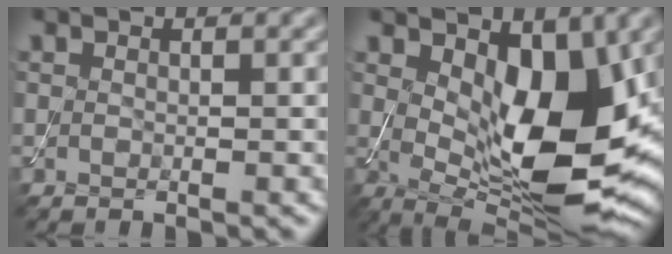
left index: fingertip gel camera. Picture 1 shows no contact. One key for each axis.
{"total": 10.3, "fx": 1.0, "fy": 4.8, "fz": 9.0, "tx": -0.141, "ty": -0.014, "tz": 0.024}